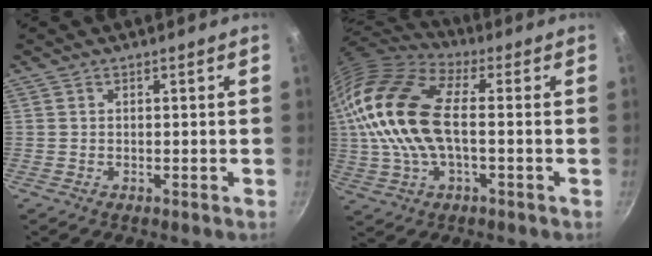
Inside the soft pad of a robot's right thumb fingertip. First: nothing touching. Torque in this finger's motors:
{"motor_torque": [-0.28, 2.31, 2.11, -0.22, 0.78]}